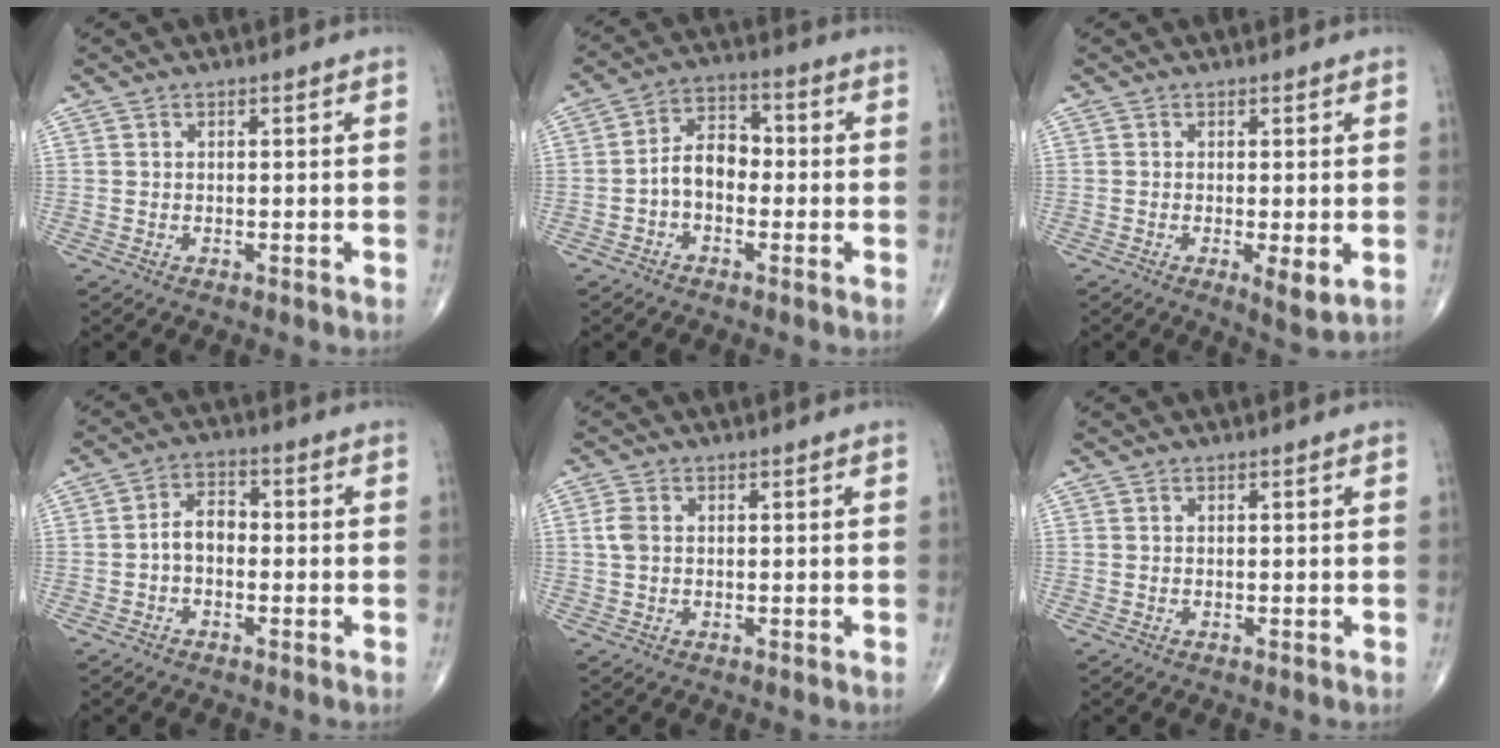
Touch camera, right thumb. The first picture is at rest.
{"total": 7.1, "force": [-1.4, 4.7, 5.1], "torque": [-0.070, 0.030, -0.039]}
{"total": 4.1, "force": [-0.7, 1.0, 3.8], "torque": [-0.067, -0.016, -0.013]}
{"total": 4.9, "force": [-0.9, 3.2, 3.6], "torque": [-0.051, 0.023, -0.026]}
{"total": 2.4, "force": [0.3, 1.7, 1.8], "torque": [-0.046, 0.005, 0.003]}
{"total": 0.0}